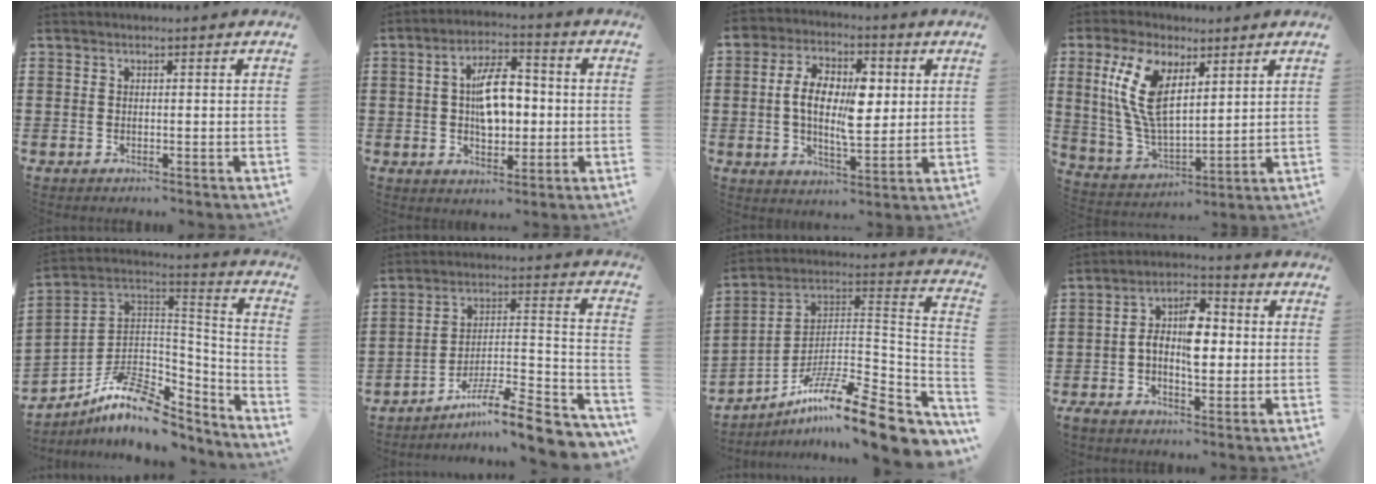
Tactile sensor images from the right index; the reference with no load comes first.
{"total": 8.5, "force": [0.5, 4.1, 7.5], "torque": [-0.133, 0.005, 0.004]}
{"total": 10.0, "force": [1.2, 5.3, 8.4], "torque": [-0.171, 0.008, 0.019]}
{"total": 11.6, "force": [4.9, 5.2, 9.1], "torque": [-0.205, -0.005, 0.092]}
{"total": 11.0, "force": [-7.5, 5.1, 6.2], "torque": [-0.132, 0.018, -0.143]}
{"total": 9.9, "force": [-7.9, 1.0, 5.9], "torque": [-0.081, 0.012, -0.152]}
{"total": 14.5, "force": [-10.2, 1.7, 10.2], "torque": [-0.174, 0.013, -0.187]}
{"total": 7.8, "force": [0.0, 3.7, 6.8], "torque": [-0.117, 0.003, -0.003]}